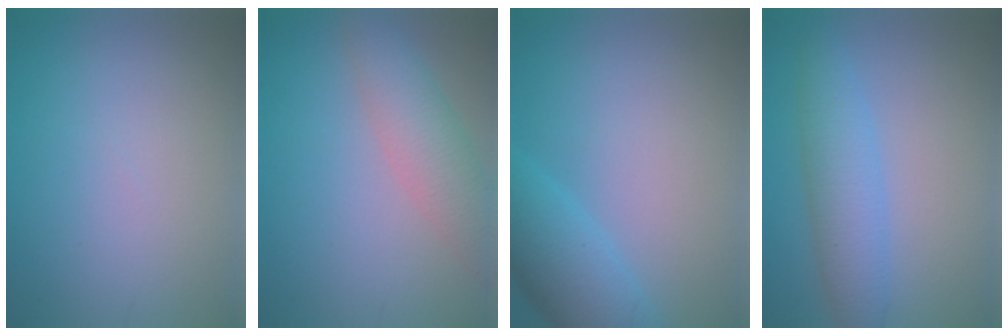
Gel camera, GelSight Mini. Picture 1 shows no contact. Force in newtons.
{"total": 4.3, "press": 4.3, "slide": 0.1}
{"total": 5.1, "press": 5.1, "slide": 0.2}
{"total": 4.2, "press": 4.2, "slide": 0.1}